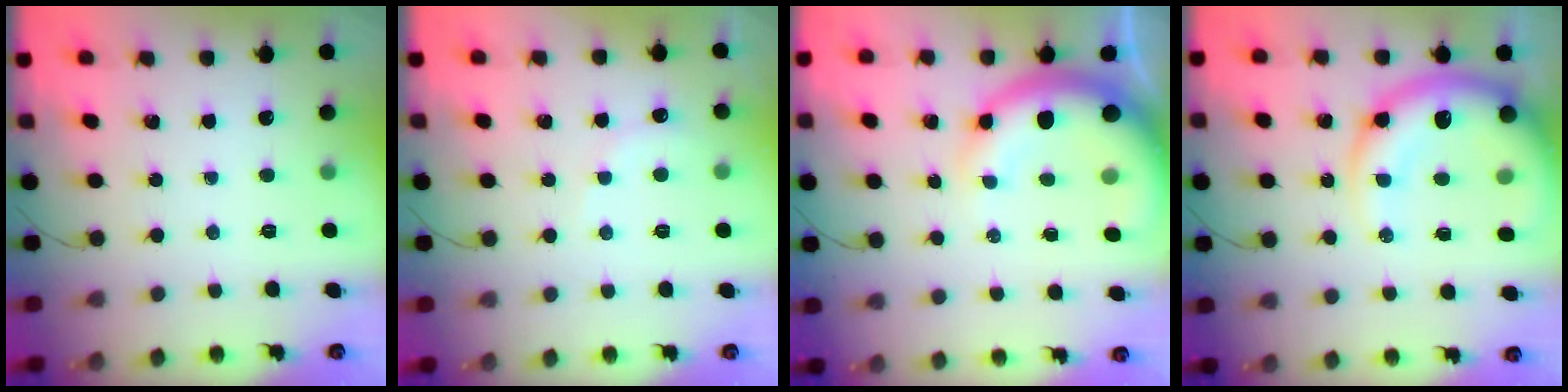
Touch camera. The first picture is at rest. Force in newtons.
{"total": 5.2, "press": 5.2, "slide": 0.8}
{"total": 12.7, "press": 12.4, "slide": 2.7}
{"total": 16.0, "press": 15.6, "slide": 3.6}